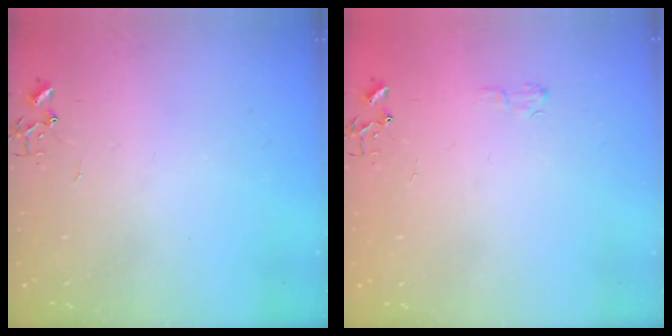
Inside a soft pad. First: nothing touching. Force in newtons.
{"total": 5.4, "press": 5.4, "slide": 0.6}